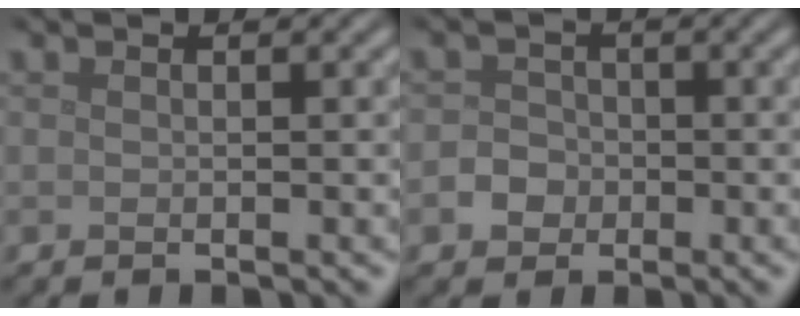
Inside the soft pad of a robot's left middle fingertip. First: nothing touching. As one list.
[{"total": 2.2, "force": [-0.7, 2.0, 0.7], "torque": [0.005, 0.000, -0.018]}]